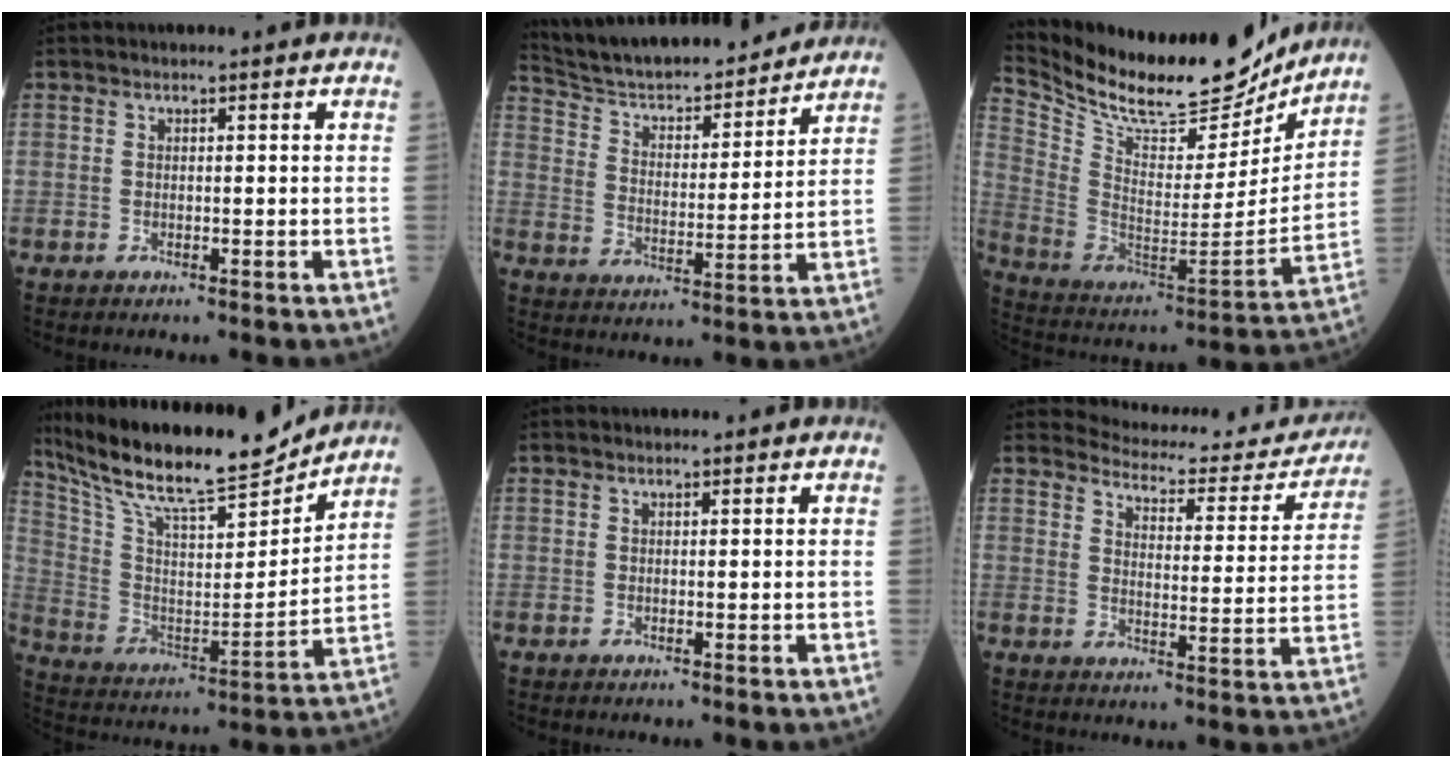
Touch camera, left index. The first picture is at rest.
{"total": 19.1, "force": [17.6, 2.7, 6.9], "torque": [-0.114, 0.001, 0.272]}
{"total": 23.0, "force": [20.7, 5.8, 8.2], "torque": [-0.167, -0.033, 0.331]}
{"total": 21.1, "force": [18.8, 2.4, 9.4], "torque": [-0.185, -0.006, 0.314]}
{"total": 0.0}
{"total": 15.4, "force": [15.0, 3.1, 1.7], "torque": [-0.003, -0.048, 0.166]}